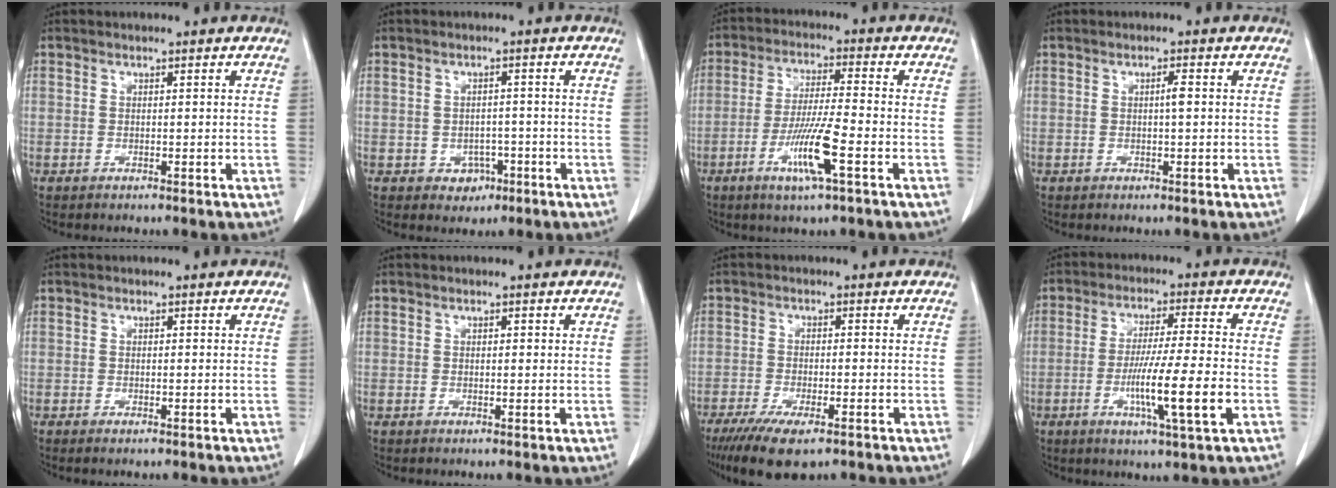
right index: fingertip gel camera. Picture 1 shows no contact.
{"total": 3.1, "force": [-1.3, 2.6, 1.2], "torque": [-0.007, 0.008, -0.008]}
{"total": 9.2, "force": [-3.7, 0.0, 8.4], "torque": [-0.164, -0.013, -0.071]}
{"total": 1.3, "force": [0.0, 0.1, 1.3], "torque": [-0.022, 0.003, 0.001]}
{"total": 0.7, "force": [-0.4, 0.1, 0.5], "torque": [-0.008, -0.001, -0.006]}
{"total": 0.7, "force": [0.2, 0.4, 0.5], "torque": [-0.004, 0.001, 0.002]}
{"total": 9.0, "force": [-6.1, 2.3, 6.2], "torque": [-0.097, -0.018, -0.096]}
{"total": 10.8, "force": [-3.1, -0.5, 10.4], "torque": [-0.190, -0.015, -0.056]}